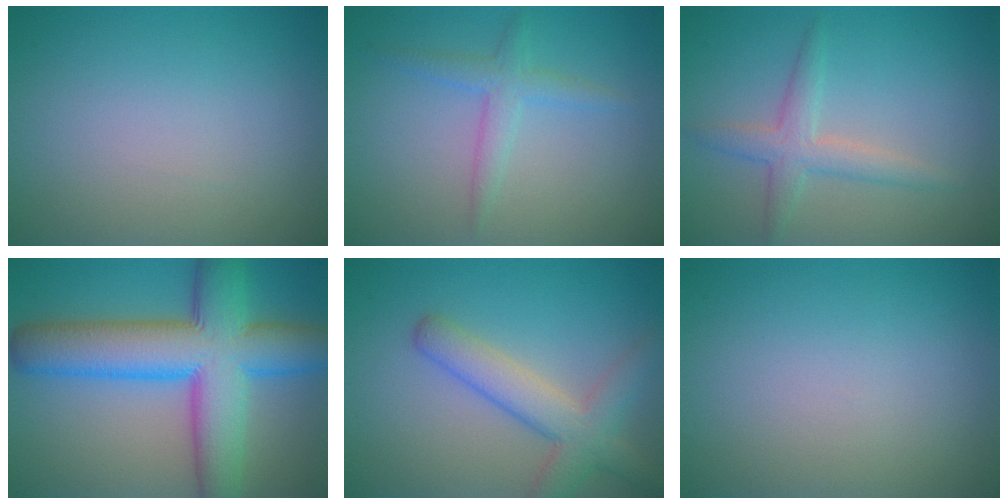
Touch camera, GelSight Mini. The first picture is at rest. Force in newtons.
{"total": 2.2, "press": 2.2, "slide": 0.1}
{"total": 2.8, "press": 2.8, "slide": 0.0}
{"total": 11.7, "press": 11.7, "slide": 0.2}
{"total": 4.8, "press": 4.8, "slide": 0.2}
{"total": 0.0}